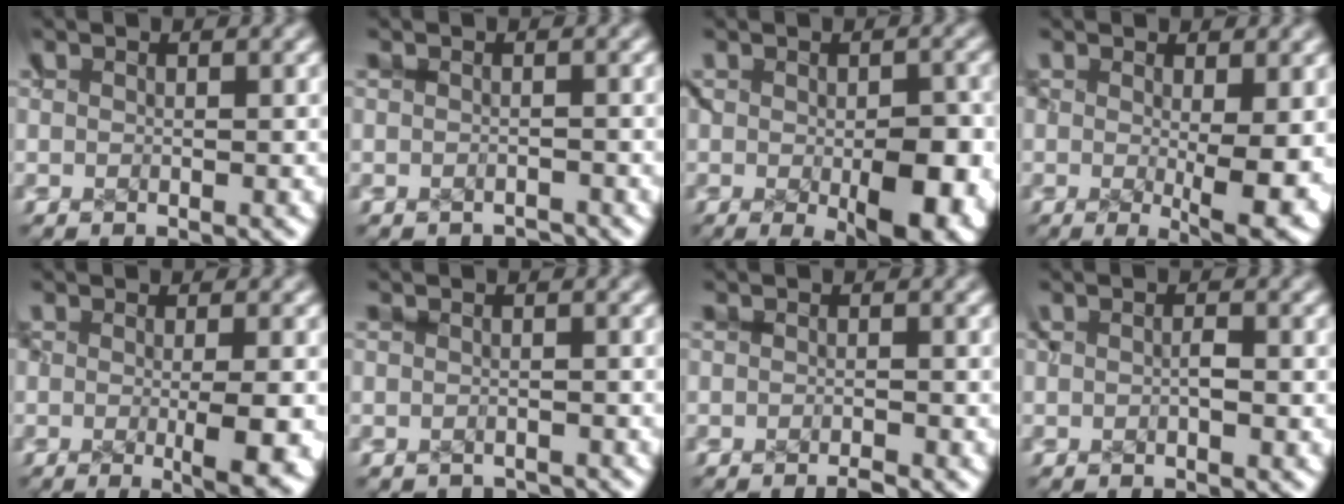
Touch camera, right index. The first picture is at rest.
{"total": 1.6, "force": [-0.9, 1.3, 0.1], "torque": [-0.001, 0.002, -0.020]}
{"total": 6.1, "force": [-2.2, 2.5, 5.2], "torque": [-0.055, -0.019, -0.020]}
{"total": 4.6, "force": [-0.8, 1.1, 4.4], "torque": [-0.043, -0.019, 0.000]}
{"total": 3.8, "force": [-1.3, 0.9, 3.5], "torque": [-0.033, -0.006, -0.015]}
{"total": 1.6, "force": [-0.8, 1.4, 0.1], "torque": [-0.005, -0.001, -0.017]}
{"total": 1.7, "force": [-0.4, 1.6, 0.6], "torque": [-0.002, 0.009, -0.019]}
{"total": 1.0, "force": [-0.4, 0.9, 0.4], "torque": [-0.004, 0.004, -0.007]}